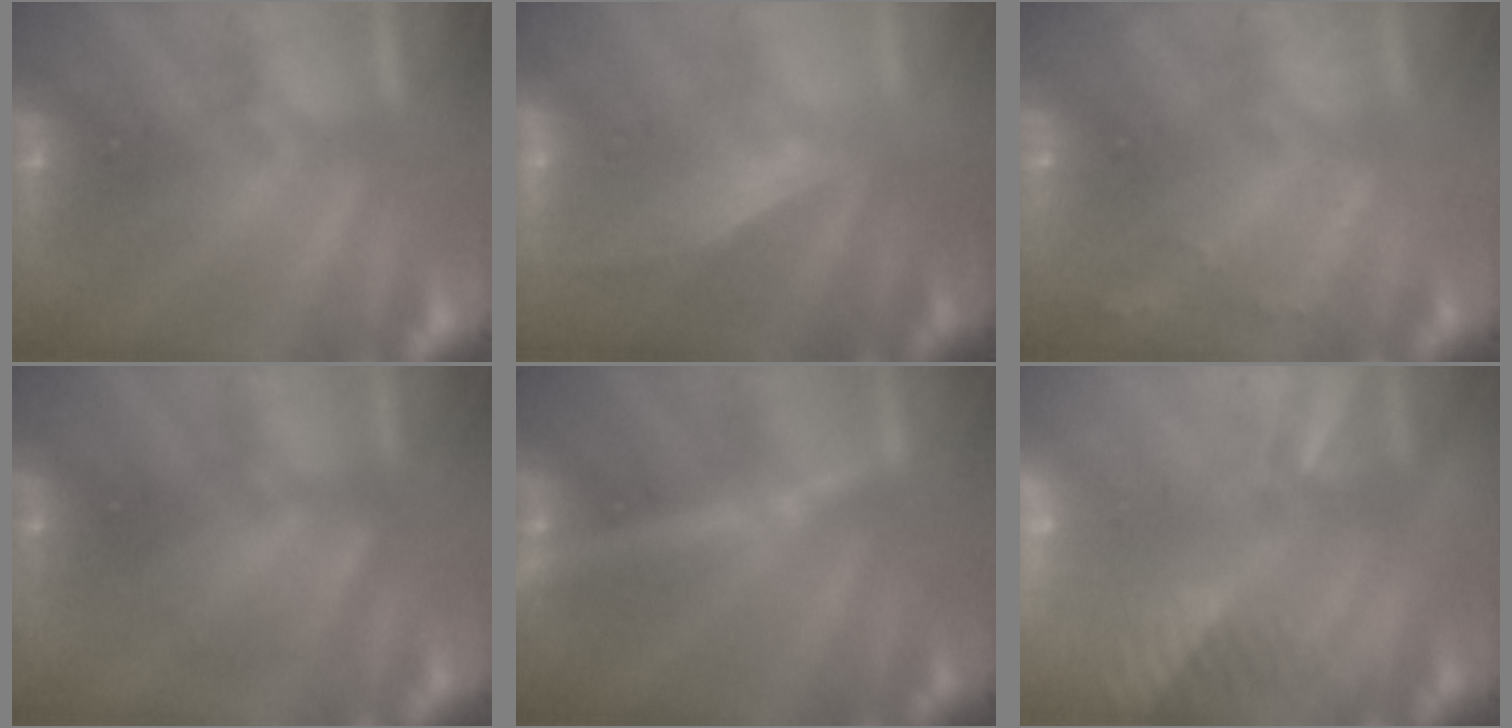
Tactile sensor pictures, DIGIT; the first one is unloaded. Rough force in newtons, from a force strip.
{"total": 2.1}
{"total": 2.1}
{"total": 2.5}
{"total": 2.4}
{"total": 12.7}